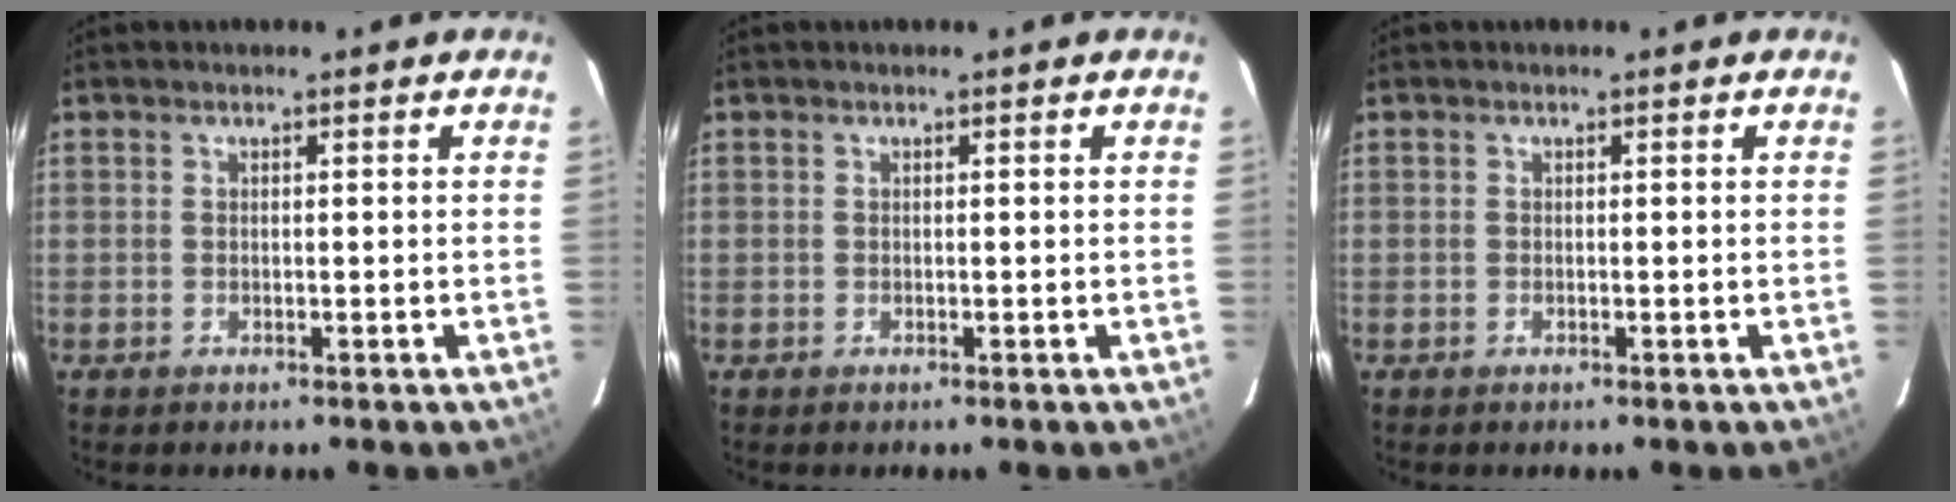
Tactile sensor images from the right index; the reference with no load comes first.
{"total": 0.0}
{"total": 0.0}